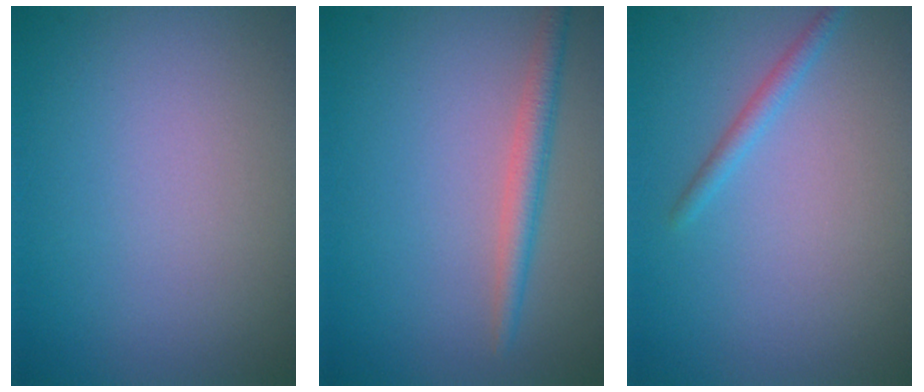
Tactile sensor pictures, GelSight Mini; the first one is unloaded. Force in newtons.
{"total": 2.3, "press": 2.3, "slide": 0.1}
{"total": 1.3, "press": 1.2, "slide": 0.1}